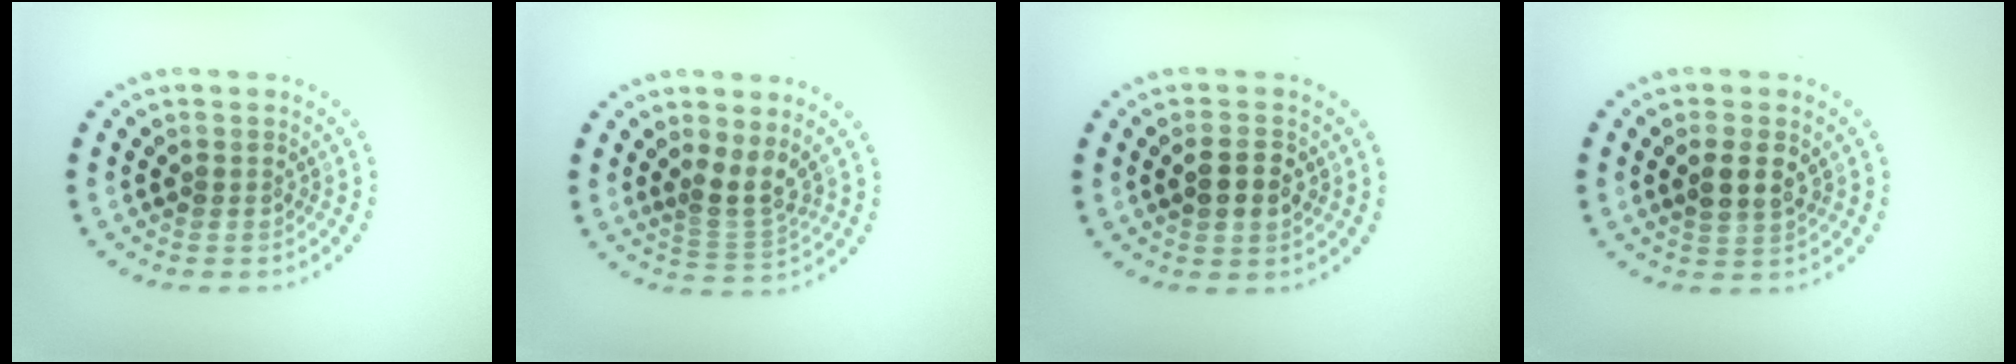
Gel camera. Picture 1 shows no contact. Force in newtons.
{"total": 2.7, "press": 1.9, "slide": 1.8}
{"total": 2.7, "press": 2.7, "slide": 0.2}
{"total": 2.4, "press": 2.4, "slide": 0.5}